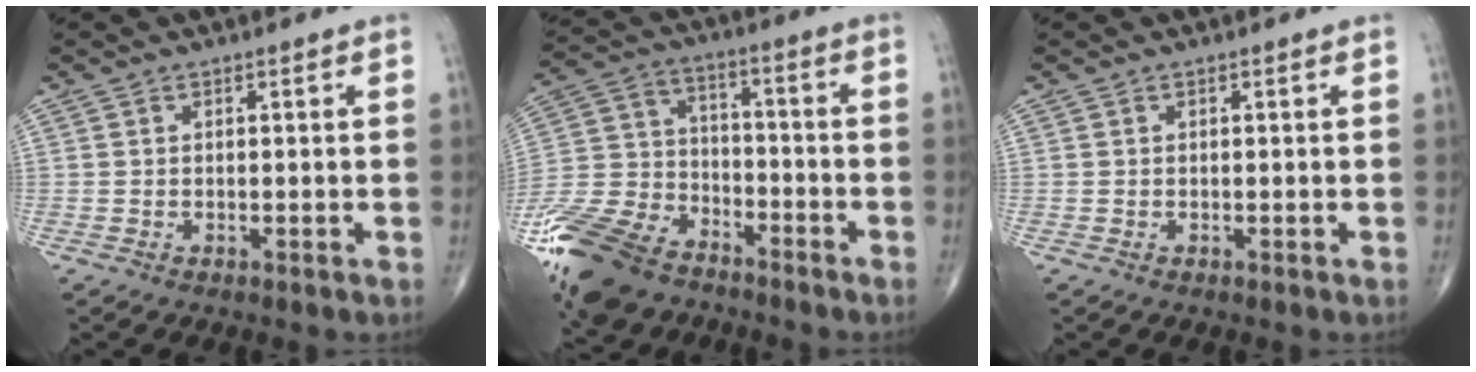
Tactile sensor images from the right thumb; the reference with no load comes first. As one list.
[{"total": 20.1, "force": [-13.9, 11.1, 9.4], "torque": [-0.213, 0.039, -0.258]}, {"total": 0.0}]